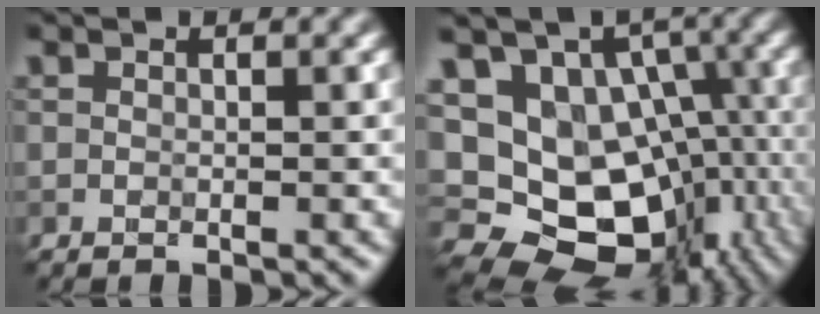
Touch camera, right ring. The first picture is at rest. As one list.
[{"total": 14.8, "force": [-2.5, 11.4, 9.1], "torque": [-0.148, -0.010, -0.011]}]